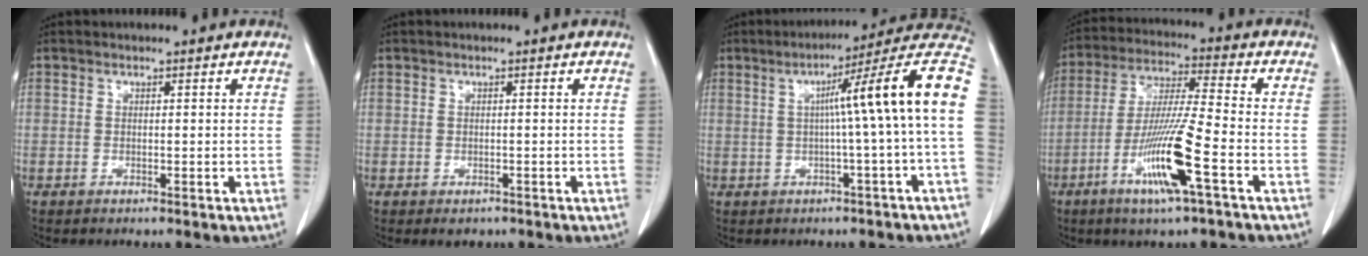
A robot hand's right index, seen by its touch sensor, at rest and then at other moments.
{"total": 1.5, "force": [-0.9, 1.1, 0.5], "torque": [-0.007, 0.000, -0.005]}
{"total": 13.9, "force": [1.0, -1.6, 13.8], "torque": [-0.176, 0.033, 0.007]}
{"total": 12.8, "force": [-5.3, -0.3, 11.6], "torque": [-0.231, -0.017, -0.103]}